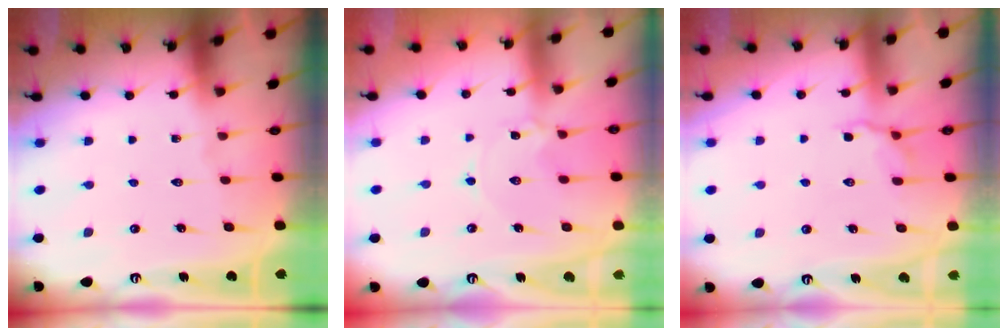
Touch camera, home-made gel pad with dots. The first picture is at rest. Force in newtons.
{"total": 1.9, "press": 1.9, "slide": 0.3}
{"total": 4.7, "press": 4.4, "slide": 1.7}